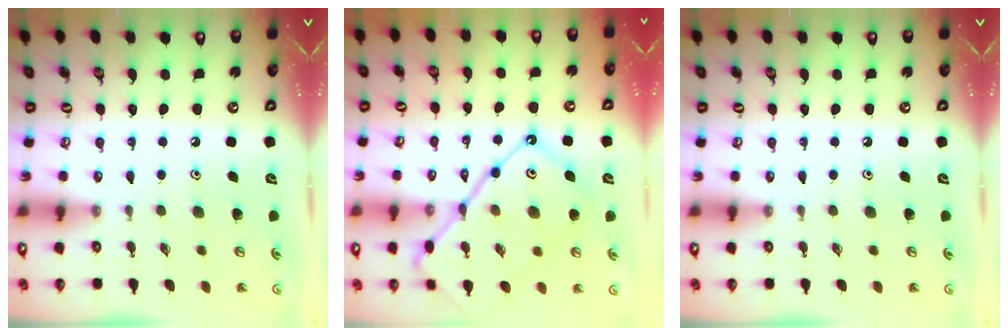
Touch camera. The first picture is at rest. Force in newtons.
{"total": 17.0, "press": 16.9, "slide": 1.7}
{"total": 0.0}